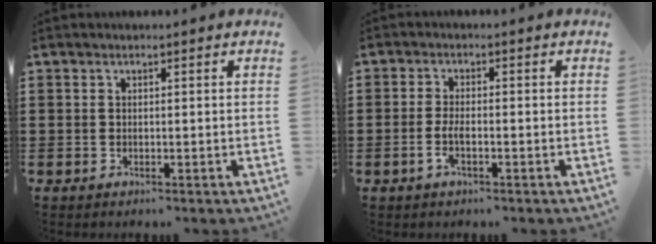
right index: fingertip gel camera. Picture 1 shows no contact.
{"total": 2.6, "force": [-1.0, 0.7, 2.3], "torque": [-0.048, -0.001, -0.021]}